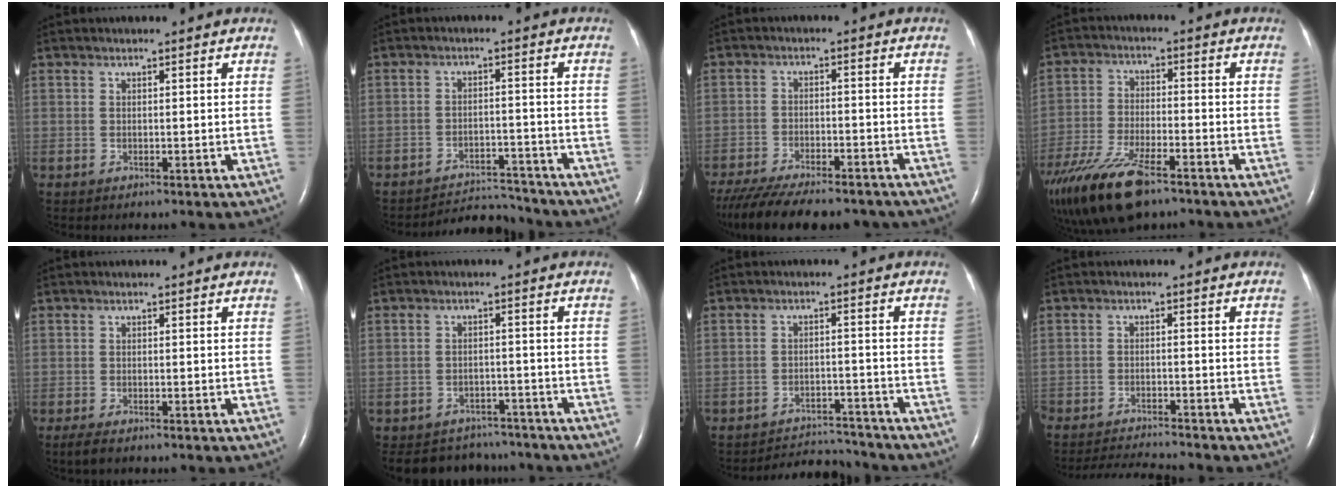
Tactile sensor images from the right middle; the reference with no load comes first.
{"total": 6.9, "force": [-6.8, 0.4, -1.0], "torque": [0.009, 0.003, -0.108]}
{"total": 19.3, "force": [-16.4, 5.1, 8.8], "torque": [-0.186, -0.024, -0.233]}
{"total": 17.1, "force": [-12.1, 5.4, 10.8], "torque": [-0.251, -0.035, -0.215]}
{"total": 2.0, "force": [-1.5, 0.5, 1.3], "torque": [-0.029, -0.006, -0.025]}
{"total": 10.5, "force": [-9.5, 4.2, 1.2], "torque": [-0.025, 0.014, -0.121]}
{"total": 7.5, "force": [-7.4, 0.8, -0.6], "torque": [0.005, 0.005, -0.113]}
{"total": 9.0, "force": [-8.7, 0.0, 2.3], "torque": [-0.033, -0.014, -0.139]}